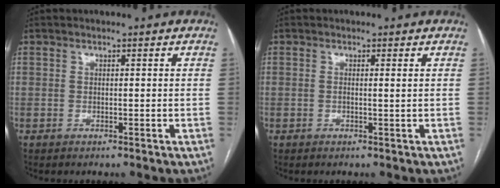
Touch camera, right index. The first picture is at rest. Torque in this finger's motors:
{"motor_torque": [-0.01, 0.24, -0.03, 0.00]}